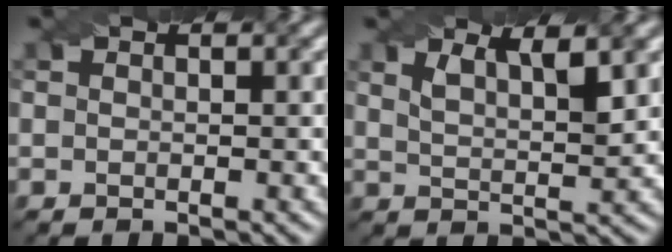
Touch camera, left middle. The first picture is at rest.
{"total": 3.9, "force": [2.3, 1.2, 2.9], "torque": [-0.037, 0.009, 0.030]}